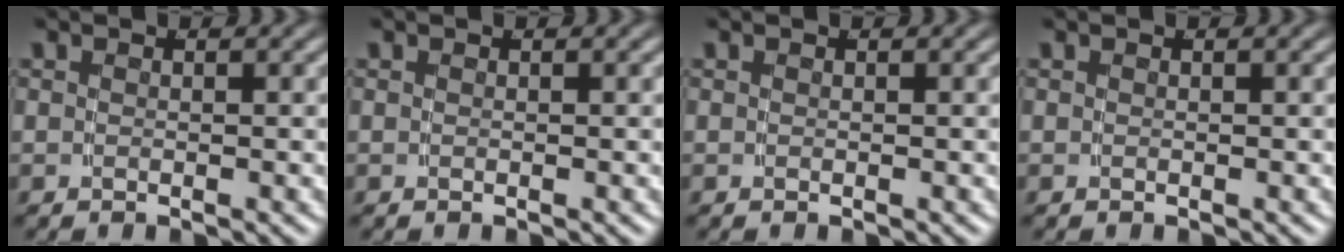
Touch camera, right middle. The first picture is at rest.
{"total": 0.0}
{"total": 0.0}
{"total": 0.0}